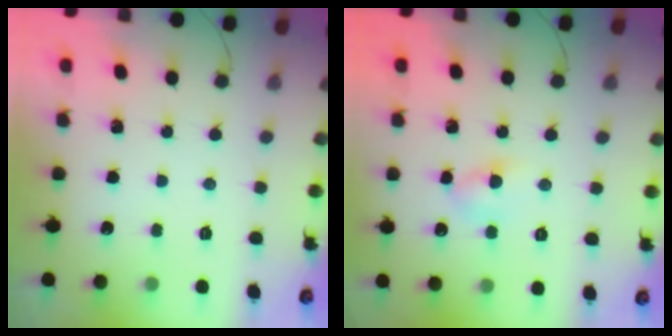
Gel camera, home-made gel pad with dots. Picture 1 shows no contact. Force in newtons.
{"total": 5.3, "press": 5.1, "slide": 1.3}